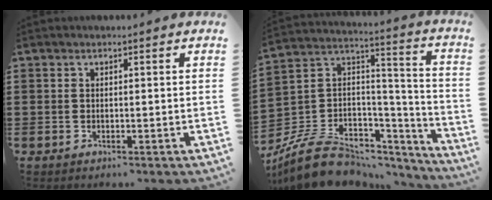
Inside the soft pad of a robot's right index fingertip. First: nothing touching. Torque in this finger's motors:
{"motor_torque": [-1.30, 0.45, -0.30, -0.21]}